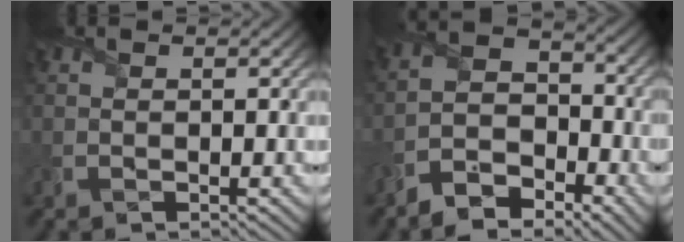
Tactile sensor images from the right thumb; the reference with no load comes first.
{"total": 7.3, "force": [-5.3, 3.6, 3.5], "torque": [-0.067, -0.003, -0.113]}